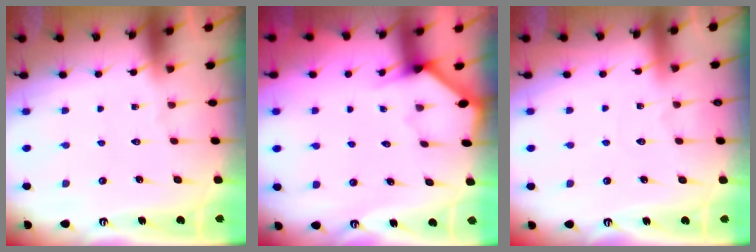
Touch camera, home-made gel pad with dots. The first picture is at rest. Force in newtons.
{"total": 2.4, "press": 2.3, "slide": 0.3}
{"total": 2.9, "press": 2.9, "slide": 0.3}